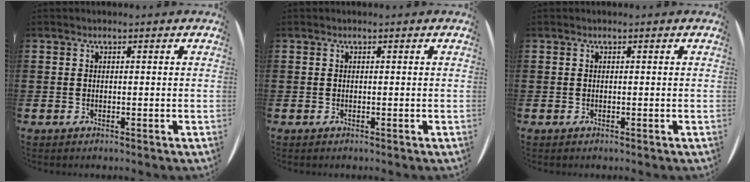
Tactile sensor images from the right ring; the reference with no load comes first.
{"total": 0.0}
{"total": 0.0}